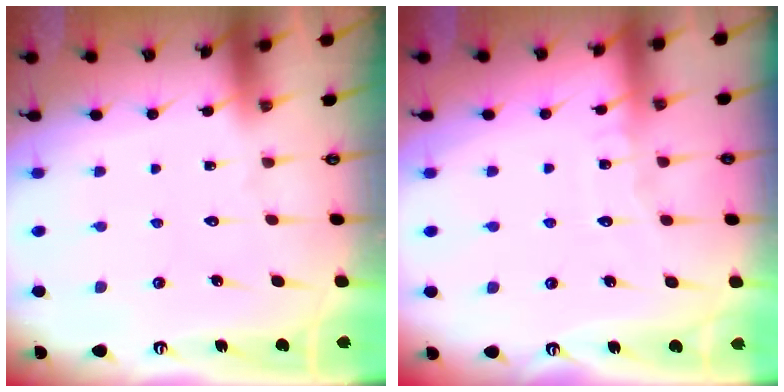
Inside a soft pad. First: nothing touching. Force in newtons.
{"total": 4.2, "press": 4.2, "slide": 0.4}